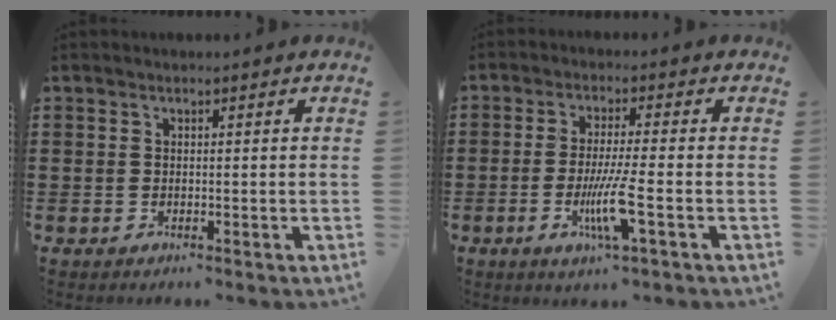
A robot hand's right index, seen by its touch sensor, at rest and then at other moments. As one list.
[{"total": 7.4, "force": [-2.3, 0.4, 7.0], "torque": [-0.144, -0.024, -0.046]}]